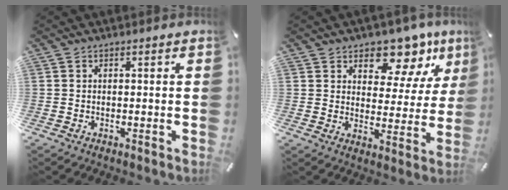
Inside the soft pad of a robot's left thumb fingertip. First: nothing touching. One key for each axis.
{"total": 10.7, "fx": 7.9, "fy": 6.2, "fz": 3.9, "tx": -0.047, "ty": -0.070, "tz": 0.138}